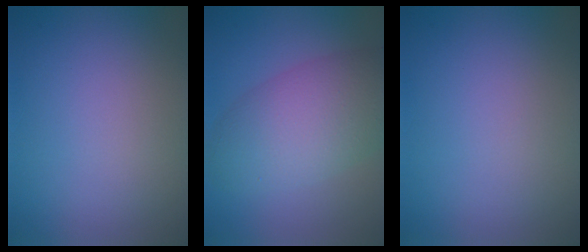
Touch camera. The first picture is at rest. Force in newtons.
{"total": 7.3, "press": 7.3, "slide": 0.5}
{"total": 0.0}